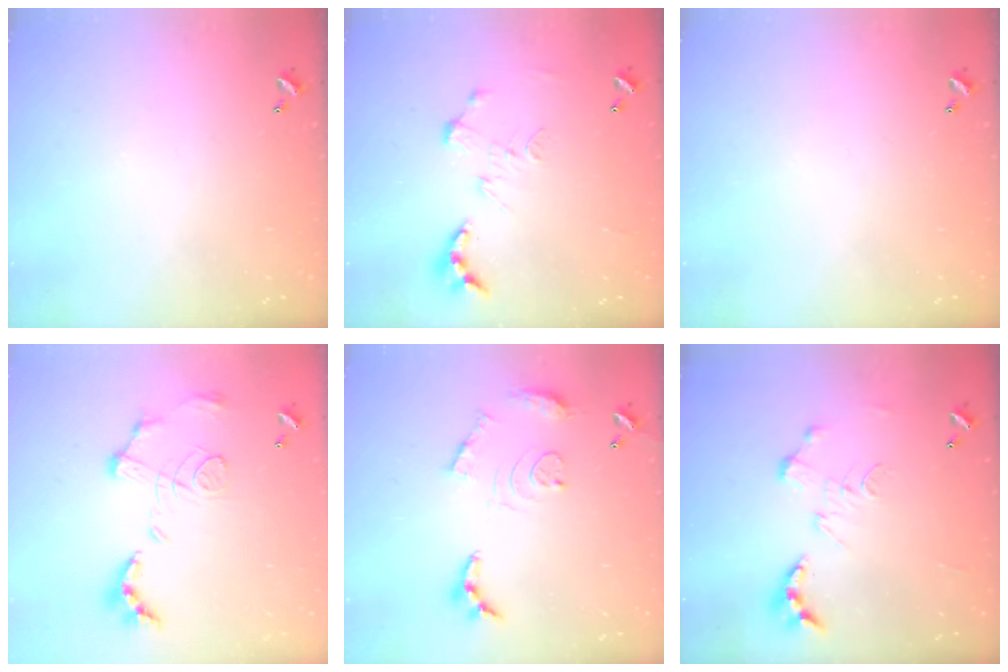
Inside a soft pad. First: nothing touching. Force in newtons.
{"total": 0.0}
{"total": 0.0}
{"total": 1.5, "press": 0.8, "slide": 1.3}
{"total": 12.6, "press": 12.5, "slide": 1.3}
{"total": 0.0}